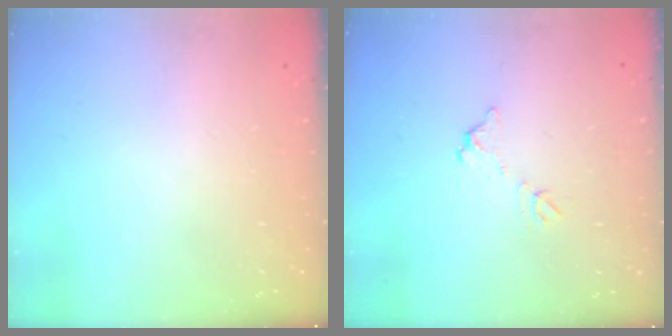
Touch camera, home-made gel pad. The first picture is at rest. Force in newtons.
{"total": 5.6, "press": 5.6, "slide": 0.3}